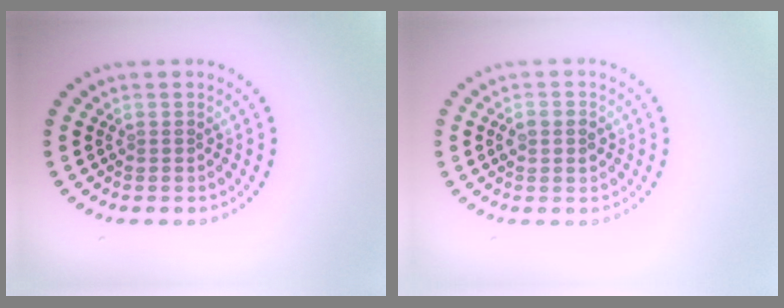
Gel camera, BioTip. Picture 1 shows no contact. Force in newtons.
{"total": 2.2, "press": 2.2, "slide": 0.1}